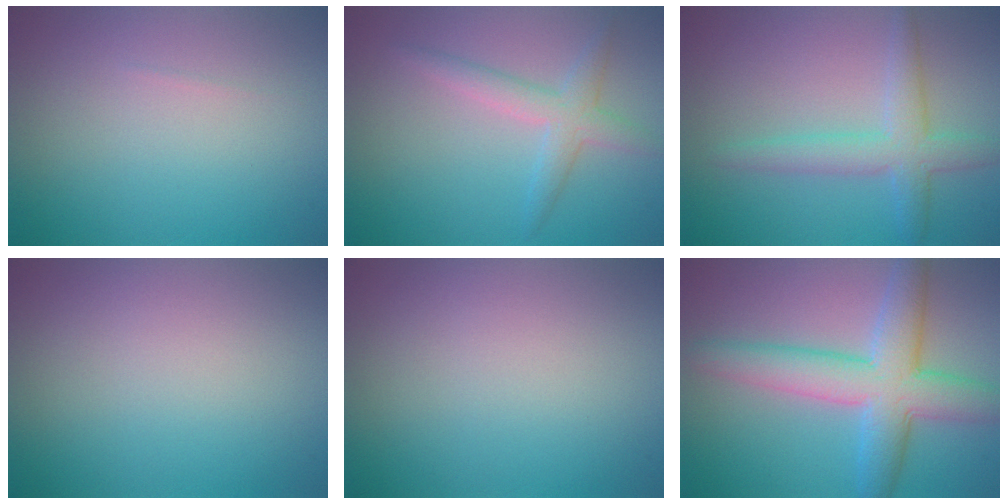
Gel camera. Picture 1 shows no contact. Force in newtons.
{"total": 2.7, "press": 2.7, "slide": 0.1}
{"total": 3.5, "press": 3.5, "slide": 0.1}
{"total": 0.0}
{"total": 0.0}
{"total": 7.1, "press": 7.1, "slide": 0.2}